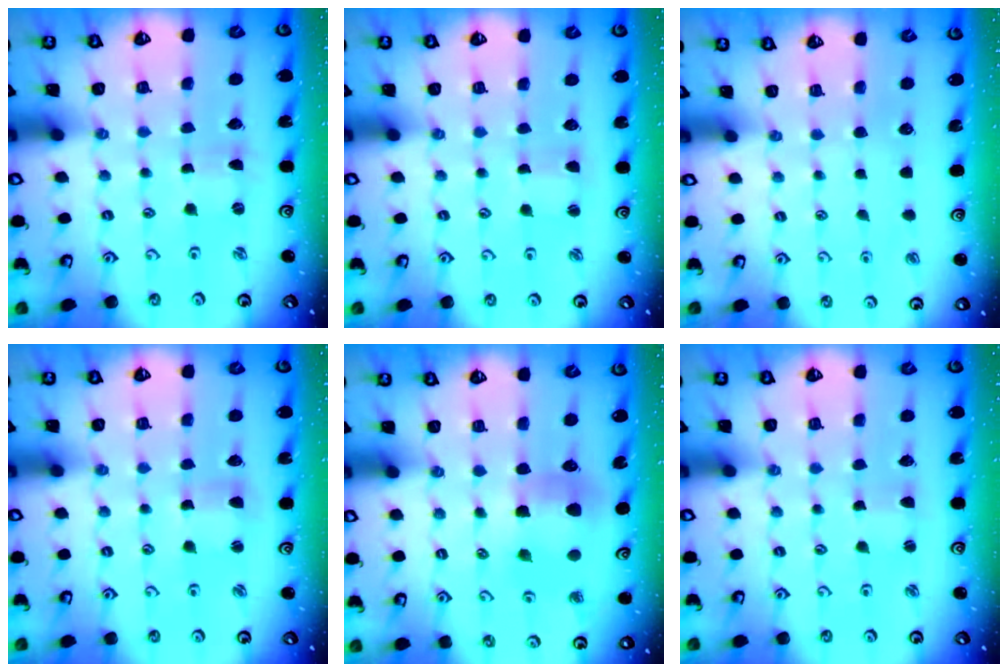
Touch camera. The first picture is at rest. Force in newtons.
{"total": 1.7, "press": 1.7, "slide": 0.2}
{"total": 0.0}
{"total": 2.4, "press": 2.4, "slide": 0.2}
{"total": 6.7, "press": 6.7, "slide": 0.6}
{"total": 2.1, "press": 2.1, "slide": 0.3}